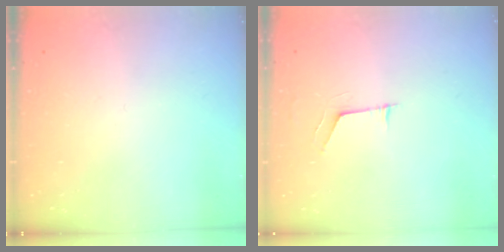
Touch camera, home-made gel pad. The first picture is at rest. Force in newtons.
{"total": 4.4, "press": 4.3, "slide": 0.7}